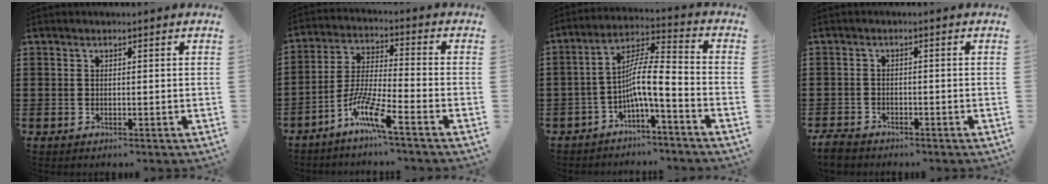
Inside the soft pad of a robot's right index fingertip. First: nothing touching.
{"total": 8.4, "force": [-5.8, 0.3, 6.1], "torque": [-0.147, -0.018, -0.118]}
{"total": 7.4, "force": [-3.2, 0.5, 6.6], "torque": [-0.126, -0.014, -0.066]}
{"total": 2.3, "force": [-2.2, 0.7, 0.5], "torque": [-0.020, -0.001, -0.048]}